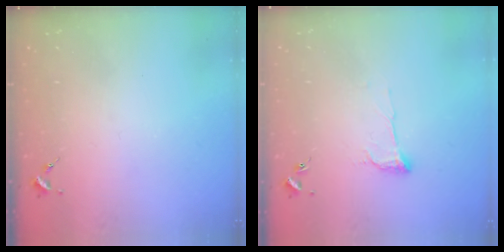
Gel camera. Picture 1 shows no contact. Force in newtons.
{"total": 7.1, "press": 7.1, "slide": 0.7}